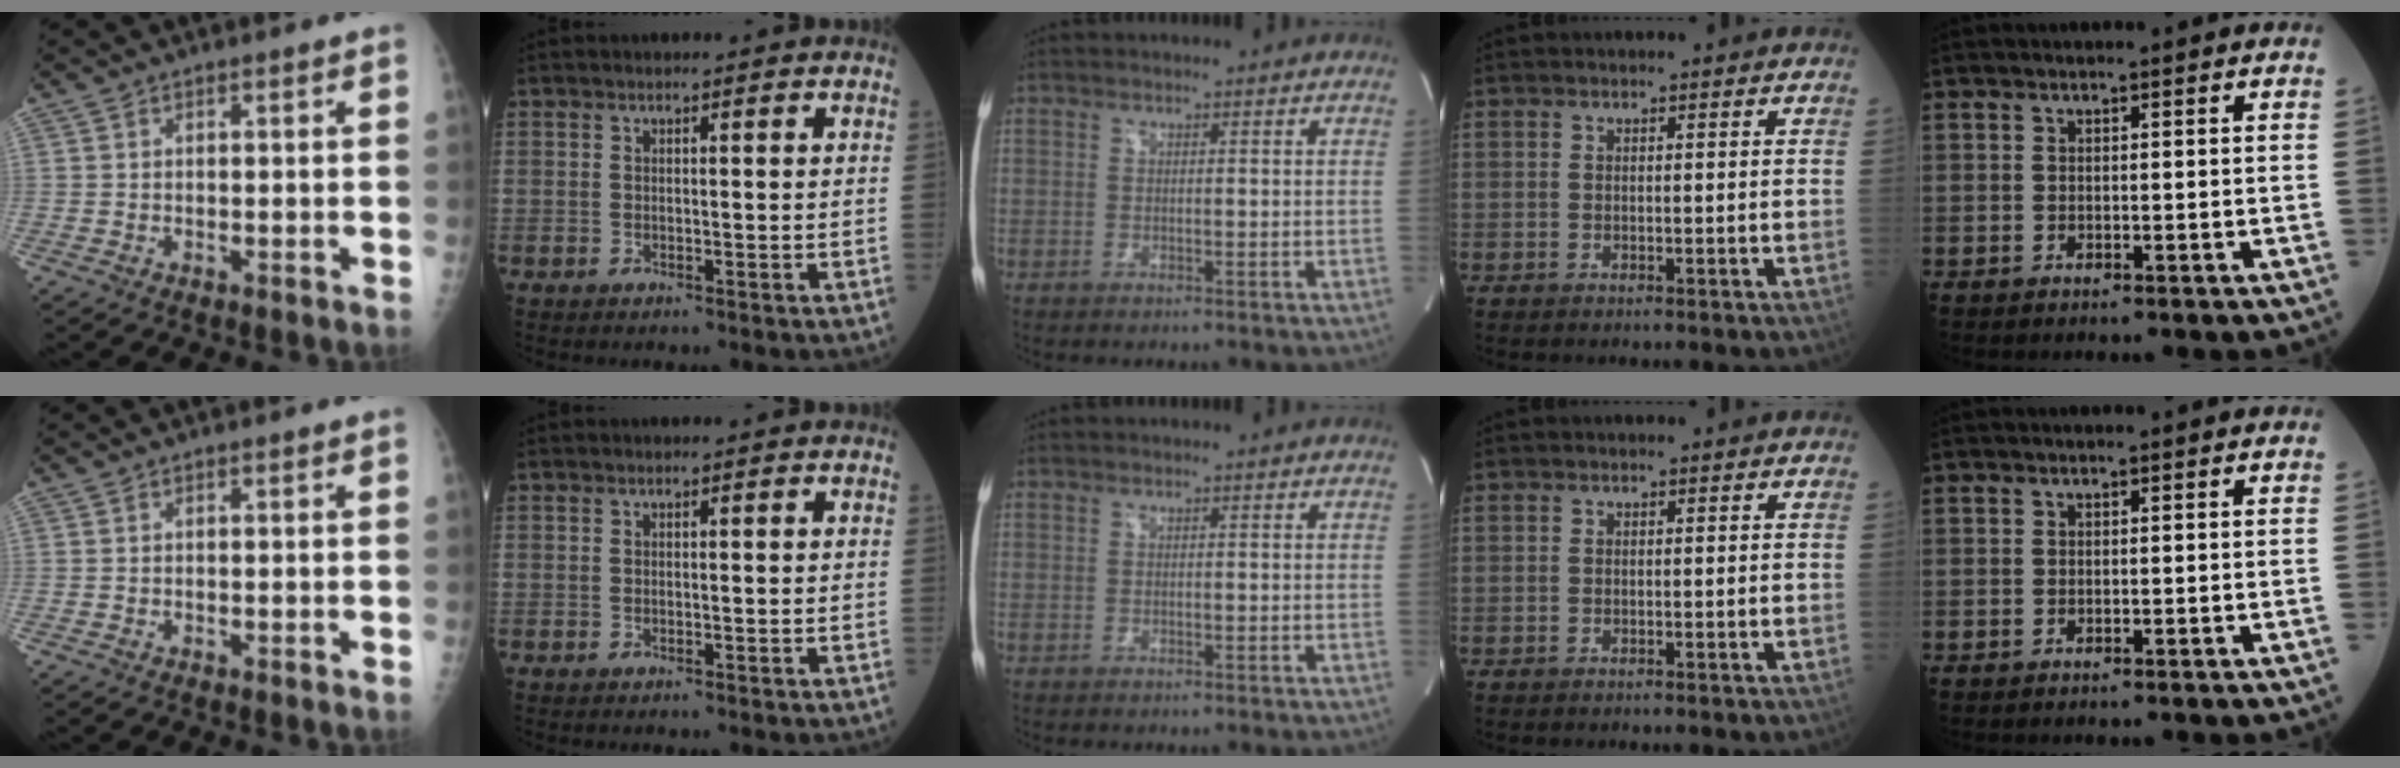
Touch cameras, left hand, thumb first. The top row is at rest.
{}